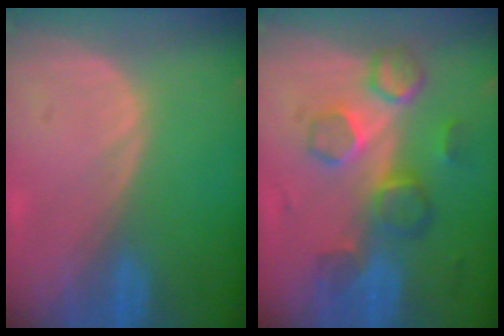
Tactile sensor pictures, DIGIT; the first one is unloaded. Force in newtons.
{"total": 8.7, "press": 7.9, "slide": 3.6}